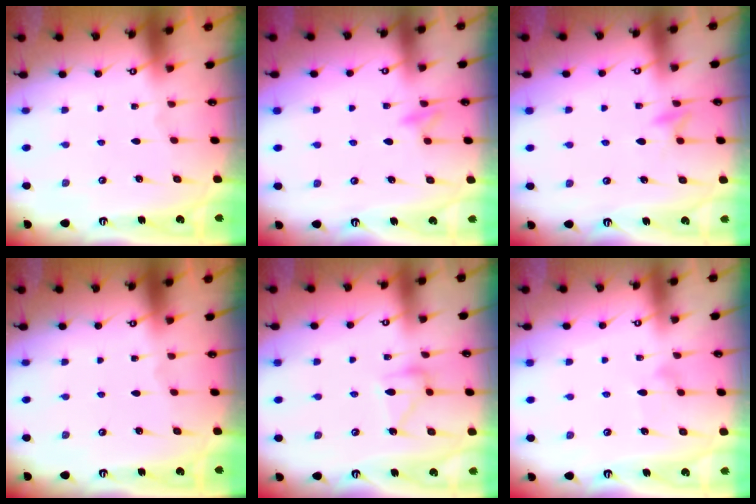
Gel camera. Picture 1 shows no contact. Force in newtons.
{"total": 8.7, "press": 8.7, "slide": 0.9}
{"total": 6.0, "press": 6.0, "slide": 0.7}
{"total": 0.0}
{"total": 12.0, "press": 11.9, "slide": 0.6}
{"total": 6.5, "press": 6.5, "slide": 0.3}